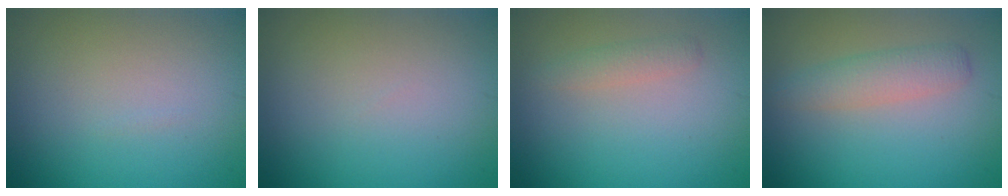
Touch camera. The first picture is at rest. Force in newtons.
{"total": 0.0}
{"total": 1.3, "press": 1.3, "slide": 0.0}
{"total": 2.6, "press": 2.6, "slide": 0.0}